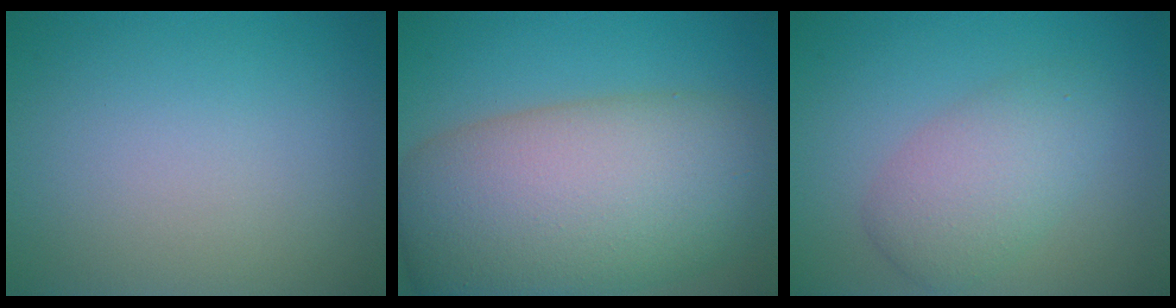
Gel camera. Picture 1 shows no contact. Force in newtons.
{"total": 13.6, "press": 13.6, "slide": 0.7}
{"total": 4.1, "press": 4.1, "slide": 0.2}